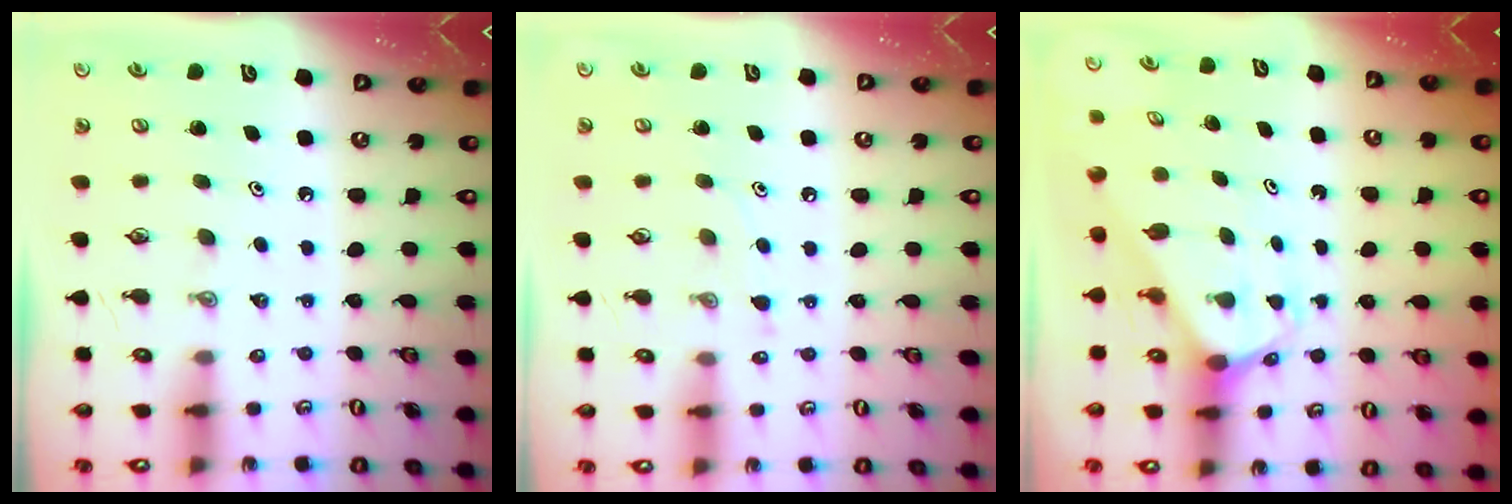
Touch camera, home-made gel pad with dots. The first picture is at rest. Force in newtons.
{"total": 4.7, "press": 4.7, "slide": 0.5}
{"total": 1.8, "press": 1.8, "slide": 0.1}